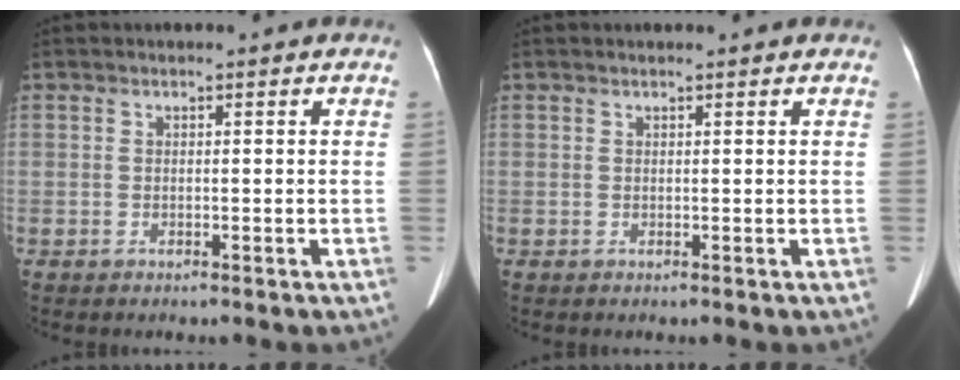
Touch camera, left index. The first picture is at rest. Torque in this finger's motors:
{"motor_torque": [-1.03, 0.67, -0.70, -0.09]}